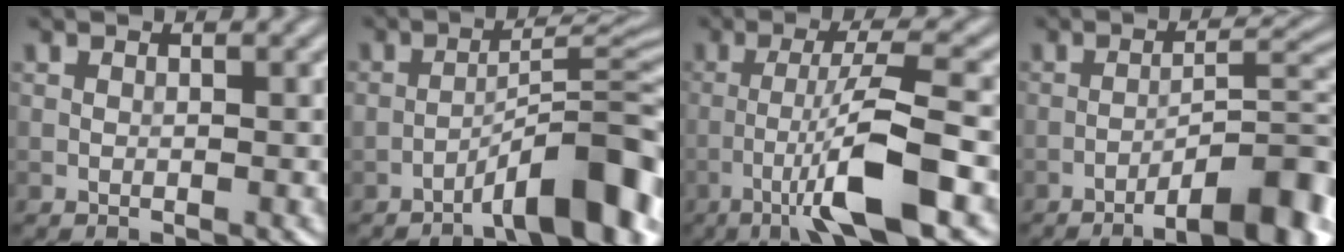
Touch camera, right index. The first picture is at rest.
{"total": 8.6, "force": [-5.4, 1.6, 6.5], "torque": [-0.087, 0.024, -0.085]}
{"total": 7.6, "force": [-3.1, 0.5, 7.0], "torque": [-0.123, 0.016, -0.059]}
{"total": 9.4, "force": [-6.0, 2.0, 6.9], "torque": [-0.089, 0.017, -0.090]}